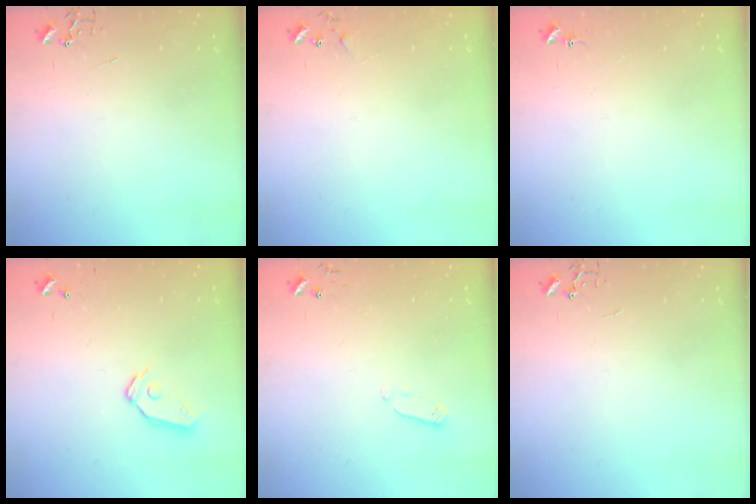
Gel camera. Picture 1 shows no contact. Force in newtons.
{"total": 5.1, "press": 5.0, "slide": 0.8}
{"total": 6.8, "press": 6.7, "slide": 0.5}
{"total": 9.2, "press": 9.2, "slide": 1.0}
{"total": 2.7, "press": 2.6, "slide": 0.4}
{"total": 0.0}